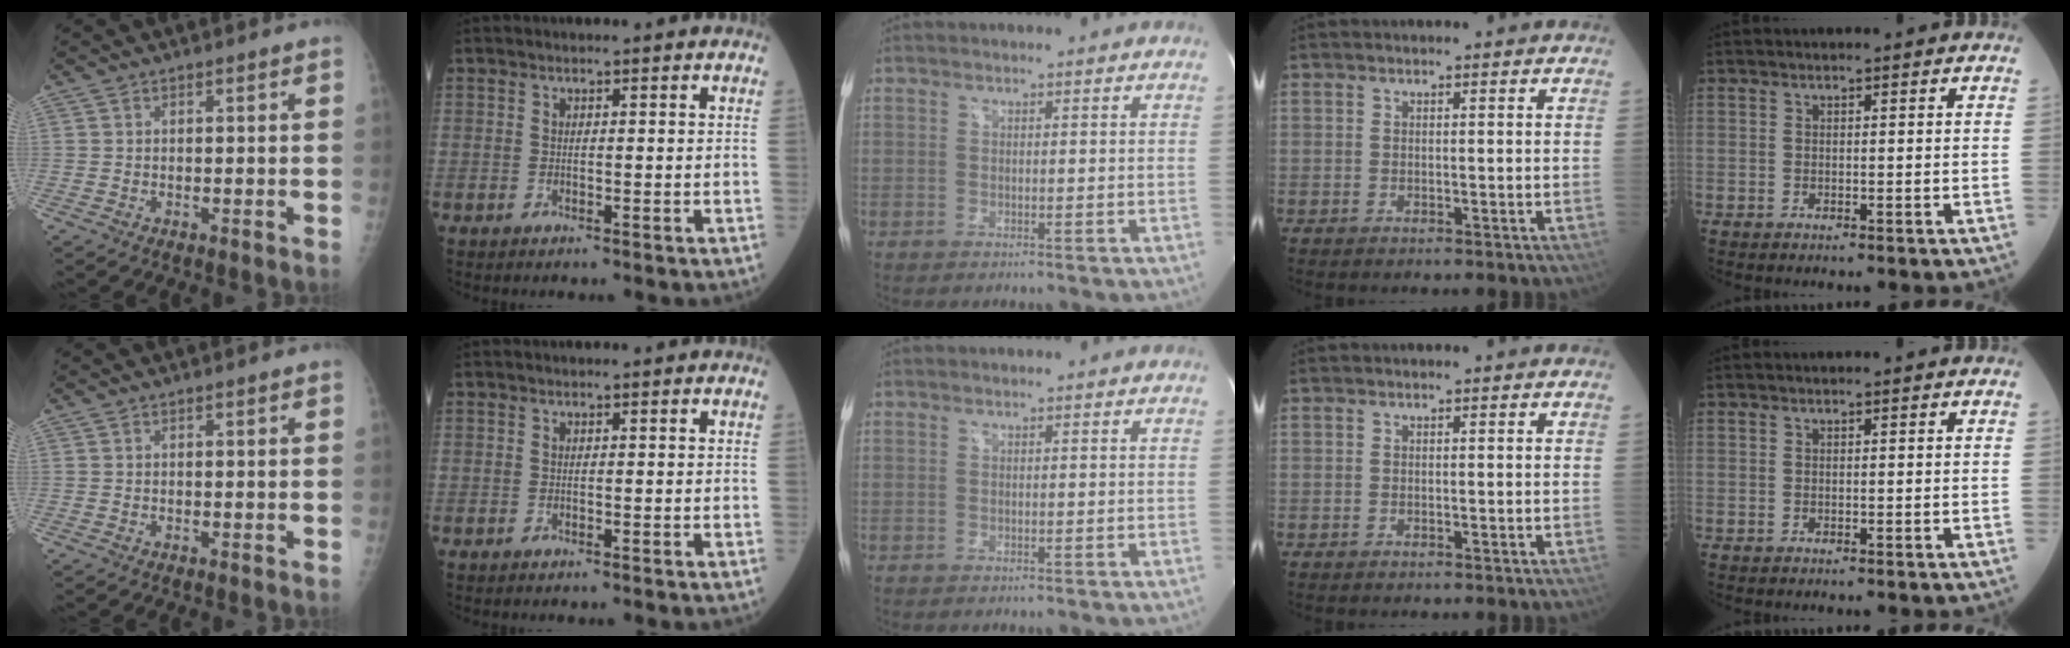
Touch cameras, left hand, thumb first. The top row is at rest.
{}